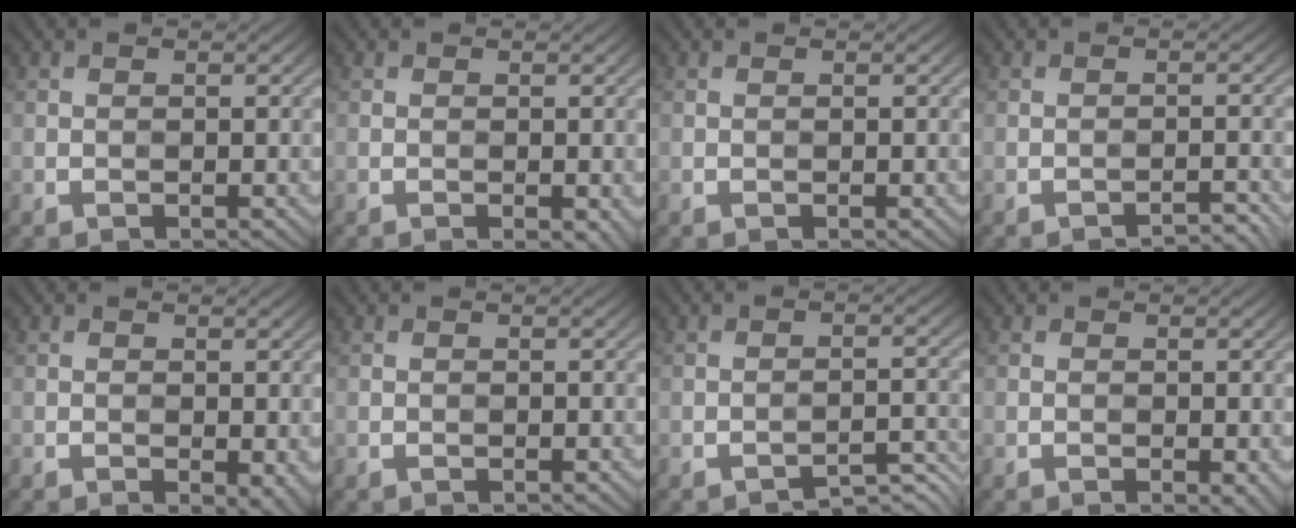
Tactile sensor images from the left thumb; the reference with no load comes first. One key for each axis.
{"total": 1.3, "fx": -0.3, "fy": 0.3, "fz": 1.2, "tx": -0.020, "ty": -0.004, "tz": -0.003}
{"total": 0.0}
{"total": 1.8, "fx": -1.6, "fy": 0.1, "fz": 0.7, "tx": -0.001, "ty": 0.010, "tz": -0.026}
{"total": 2.4, "fx": -0.6, "fy": 1.1, "fz": 2.0, "tx": -0.025, "ty": -0.006, "tz": -0.005}
{"total": 0.0}
{"total": 2.8, "fx": -2.5, "fy": 0.3, "fz": 1.2, "tx": -0.012, "ty": 0.010, "tz": -0.037}
{"total": 1.2, "fx": -0.2, "fy": 0.3, "fz": 1.1, "tx": -0.018, "ty": -0.007, "tz": -0.001}